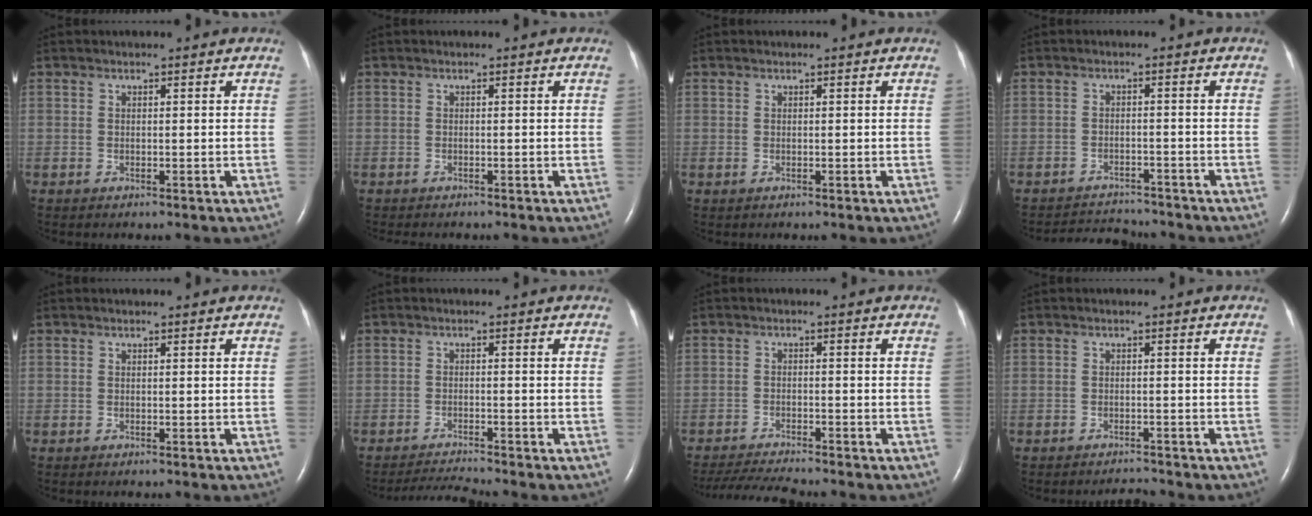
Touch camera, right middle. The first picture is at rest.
{"total": 2.2, "force": [-1.9, 0.6, 0.9], "torque": [-0.017, -0.005, -0.020]}
{"total": 0.0}
{"total": 5.4, "force": [-5.4, 0.6, -0.1], "torque": [-0.005, 0.000, -0.085]}
{"total": 0.0}
{"total": 3.6, "force": [-3.3, -1.4, 0.2], "torque": [-0.017, -0.021, -0.059]}
{"total": 7.3, "force": [-6.9, -0.4, 2.5], "torque": [-0.046, -0.019, -0.115]}
{"total": 1.7, "force": [-1.6, -0.3, -0.2], "torque": [-0.002, -0.011, -0.023]}